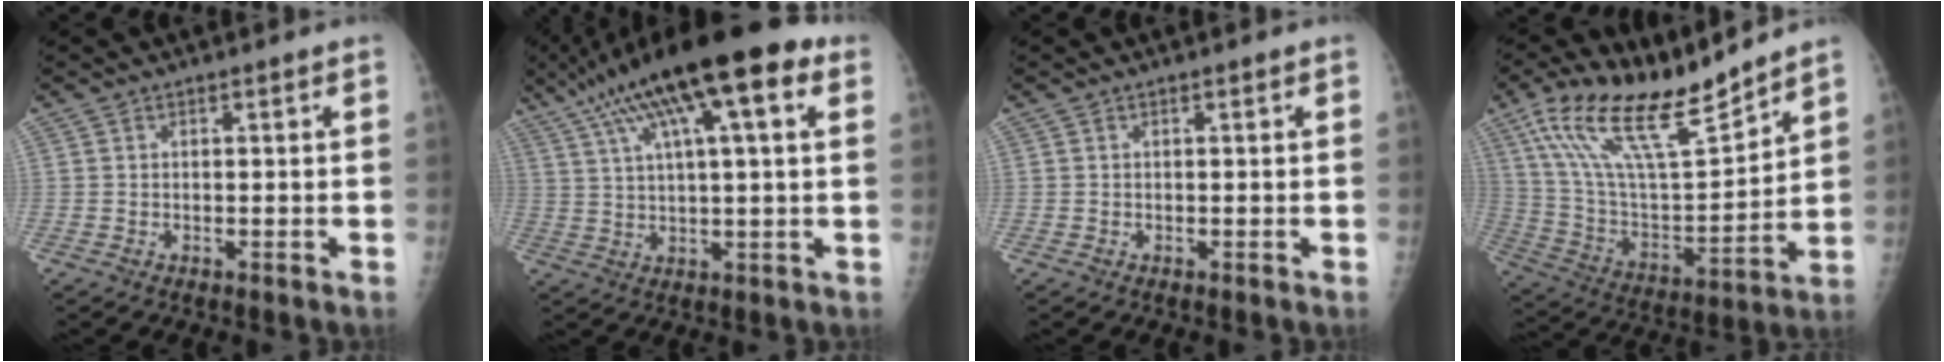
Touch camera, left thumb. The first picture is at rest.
{"total": 20.0, "force": [9.8, 5.2, 16.6], "torque": [-0.281, 0.019, 0.158]}
{"total": 0.0}
{"total": 19.3, "force": [14.6, 4.8, 11.6], "torque": [-0.183, -0.066, 0.277]}